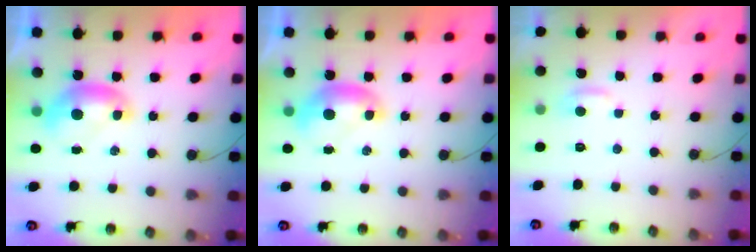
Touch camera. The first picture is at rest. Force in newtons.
{"total": 0.0}
{"total": 2.2, "press": 2.2, "slide": 0.3}